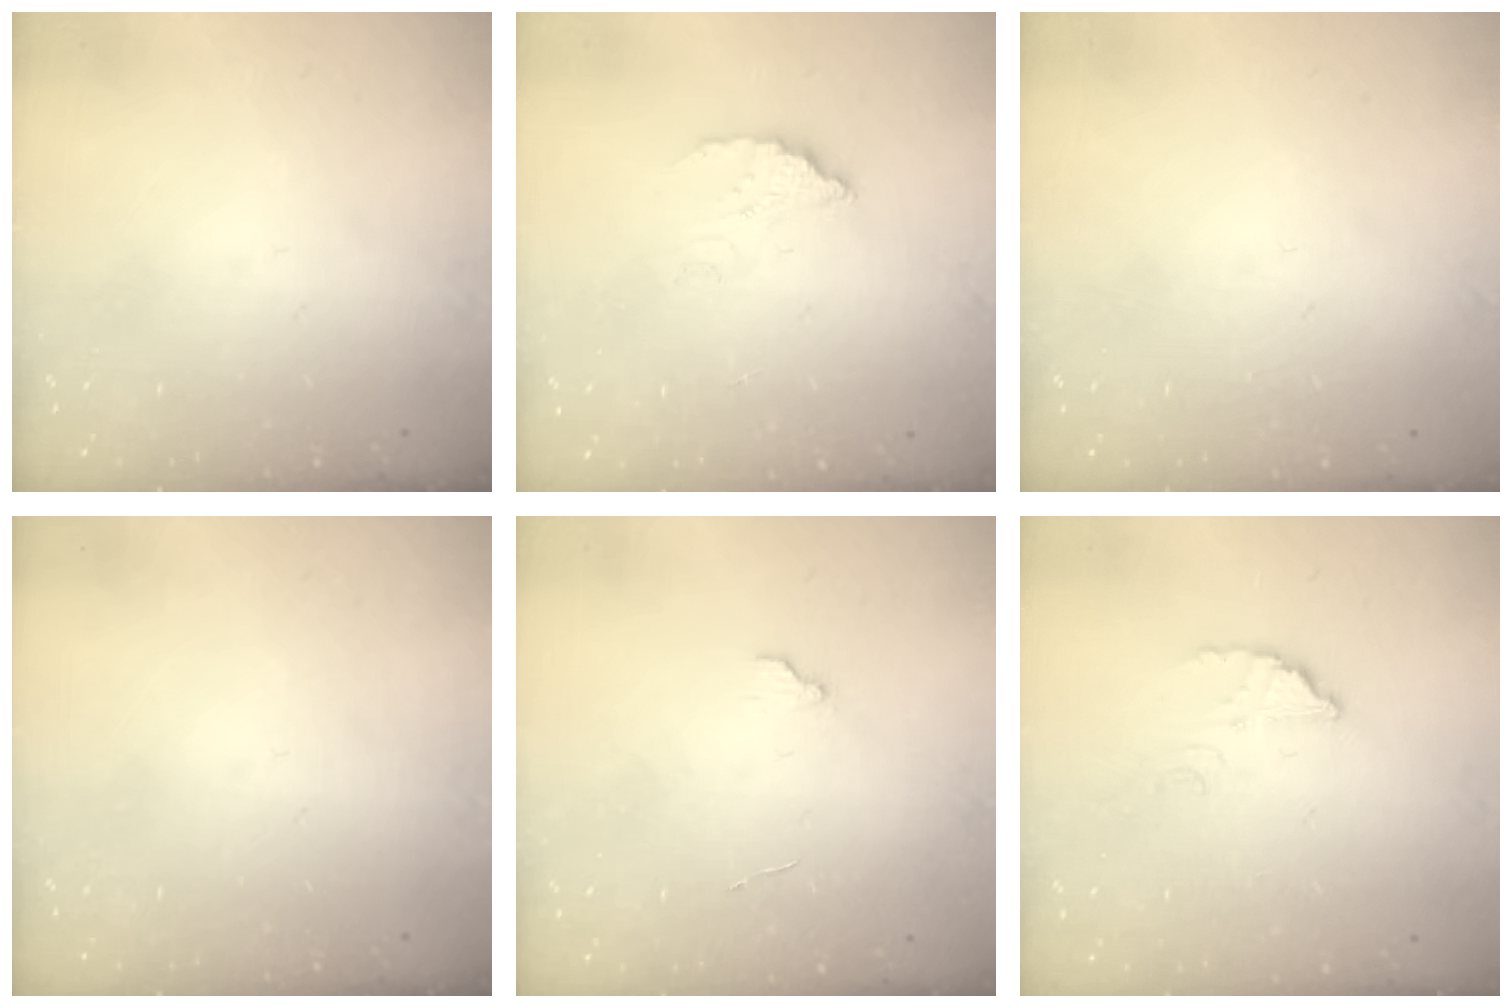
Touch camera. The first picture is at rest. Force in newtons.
{"total": 3.6, "press": 3.6, "slide": 0.3}
{"total": 2.1, "press": 2.1, "slide": 0.1}
{"total": 0.0}
{"total": 3.4, "press": 3.4, "slide": 0.2}
{"total": 2.5, "press": 2.5, "slide": 0.2}